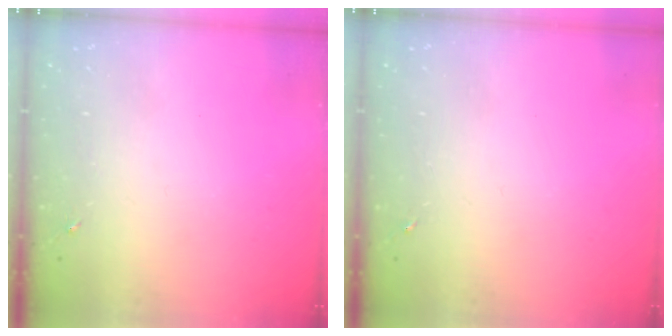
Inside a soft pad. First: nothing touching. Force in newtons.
{"total": 0.0}